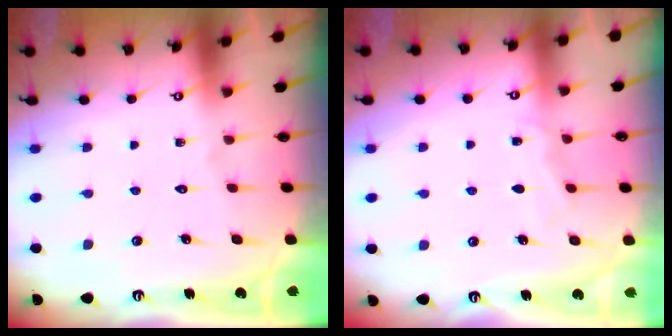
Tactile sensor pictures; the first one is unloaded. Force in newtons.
{"total": 4.0, "press": 3.9, "slide": 0.5}